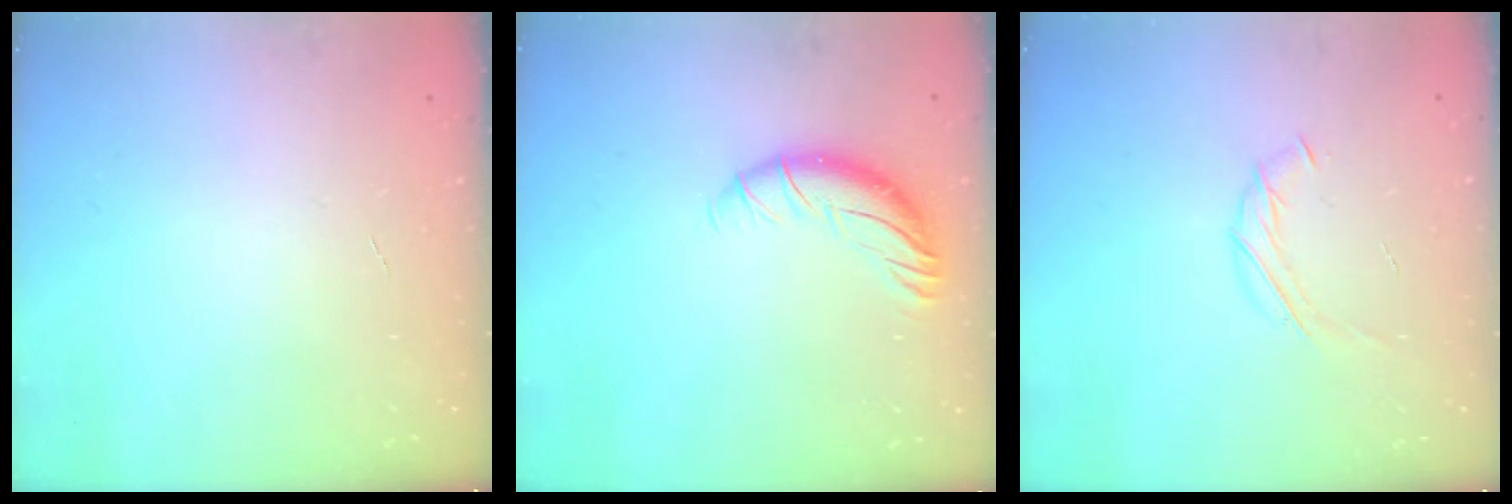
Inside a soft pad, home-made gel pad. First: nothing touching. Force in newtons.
{"total": 9.6, "press": 9.4, "slide": 1.9}
{"total": 7.1, "press": 7.1, "slide": 1.0}